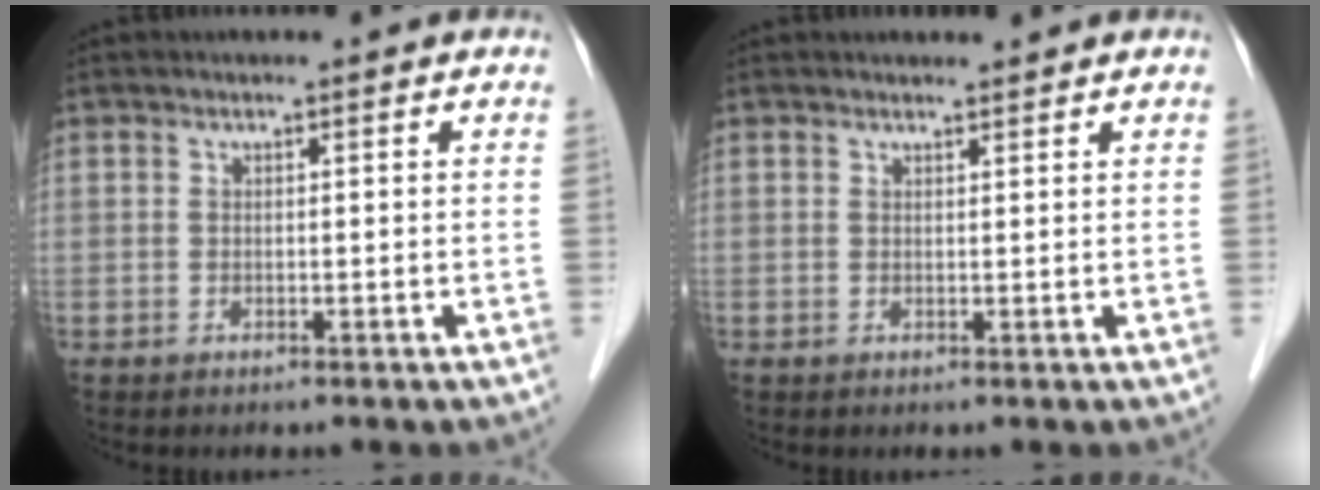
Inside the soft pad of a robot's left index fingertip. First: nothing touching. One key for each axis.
{"total": 1.5, "fx": 1.5, "fy": 0.1, "fz": 0.1, "tx": -0.008, "ty": 0.005, "tz": 0.025}